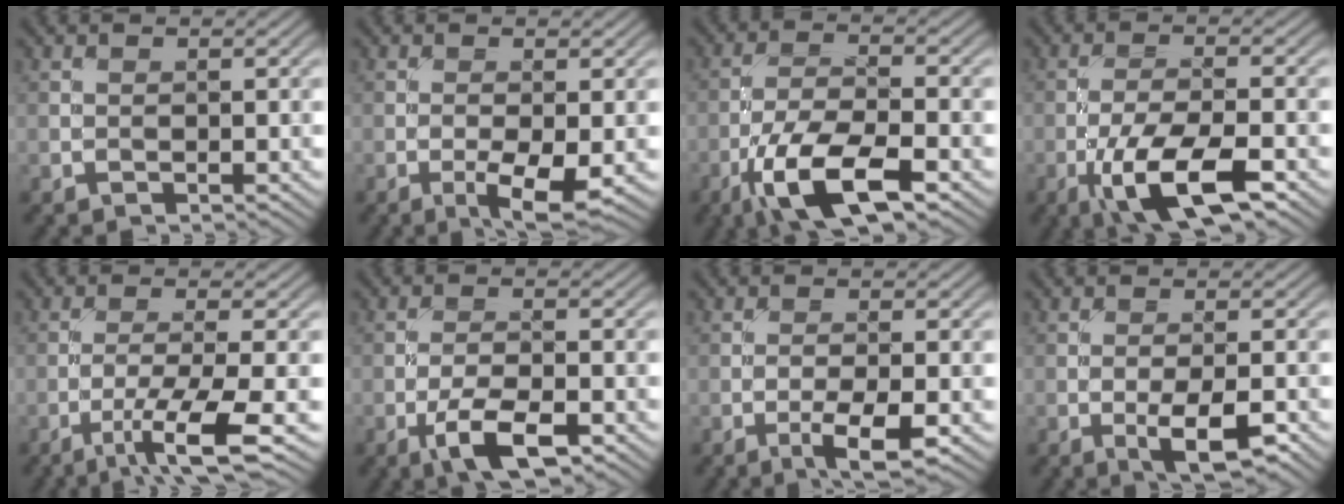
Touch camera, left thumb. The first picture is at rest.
{"total": 4.4, "force": [-1.7, 1.1, 3.9], "torque": [-0.071, -0.002, -0.026]}
{"total": 10.8, "force": [-5.9, 3.6, 8.3], "torque": [-0.162, -0.006, -0.120]}
{"total": 10.1, "force": [-5.0, 3.1, 8.1], "torque": [-0.150, -0.003, -0.095]}
{"total": 7.0, "force": [-3.3, 0.8, 6.1], "torque": [-0.104, 0.003, -0.062]}
{"total": 6.1, "force": [-3.3, 2.0, 4.7], "torque": [-0.091, 0.002, -0.063]}
{"total": 4.3, "force": [-2.0, 0.8, 3.8], "torque": [-0.068, 0.003, -0.035]}
{"total": 4.9, "force": [-2.0, 1.5, 4.3], "torque": [-0.075, 0.001, -0.032]}